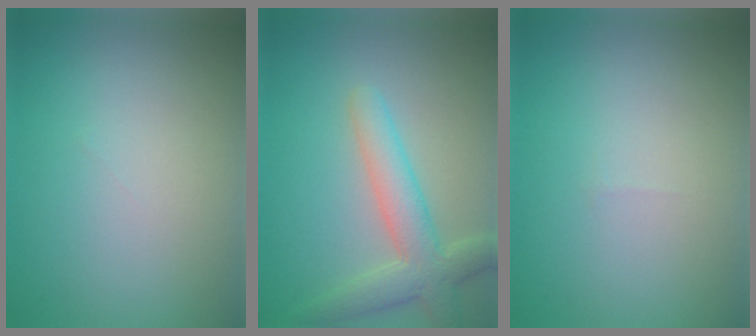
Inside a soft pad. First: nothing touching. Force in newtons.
{"total": 4.6, "press": 4.6, "slide": 0.5}
{"total": 0.0}